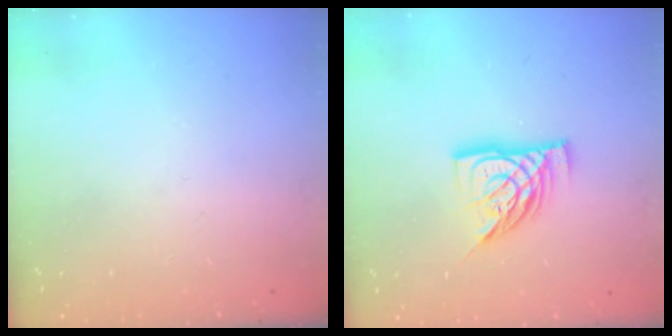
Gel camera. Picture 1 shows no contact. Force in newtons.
{"total": 13.0, "press": 13.0, "slide": 1.2}